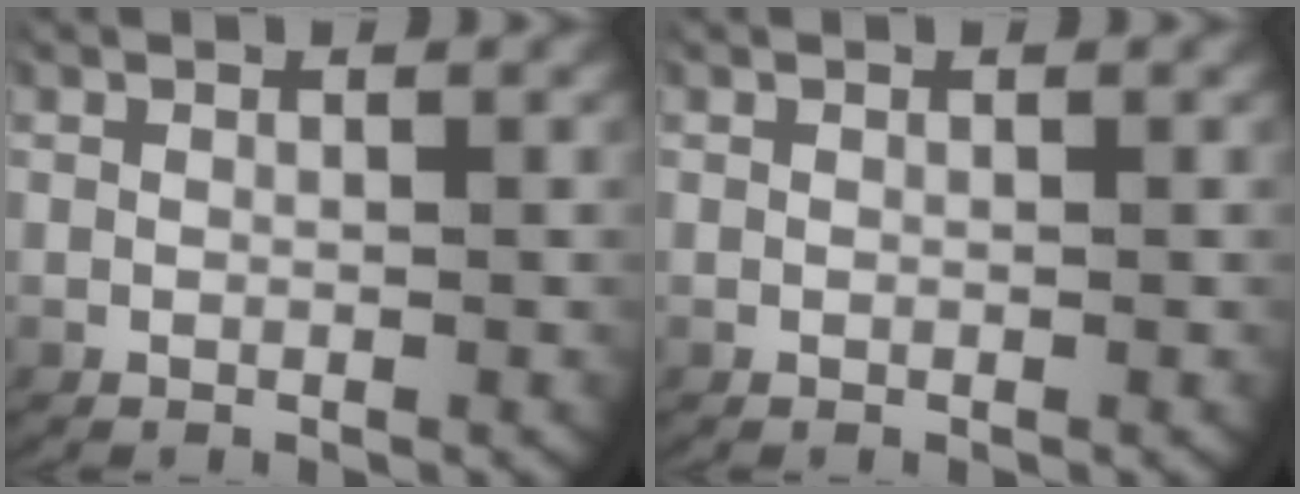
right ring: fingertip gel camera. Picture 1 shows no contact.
{"total": 0.0}